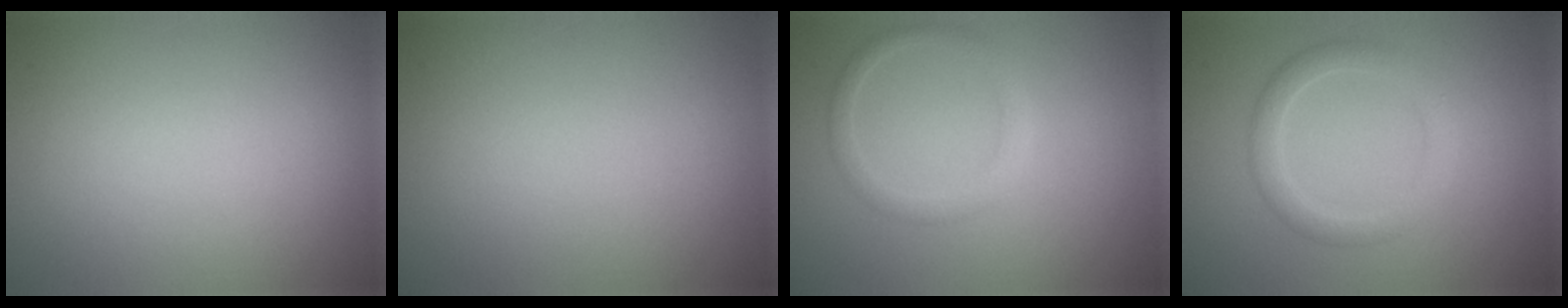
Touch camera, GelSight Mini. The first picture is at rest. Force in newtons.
{"total": 0.0}
{"total": 1.9, "press": 1.8, "slide": 0.1}
{"total": 2.4, "press": 2.4, "slide": 0.1}